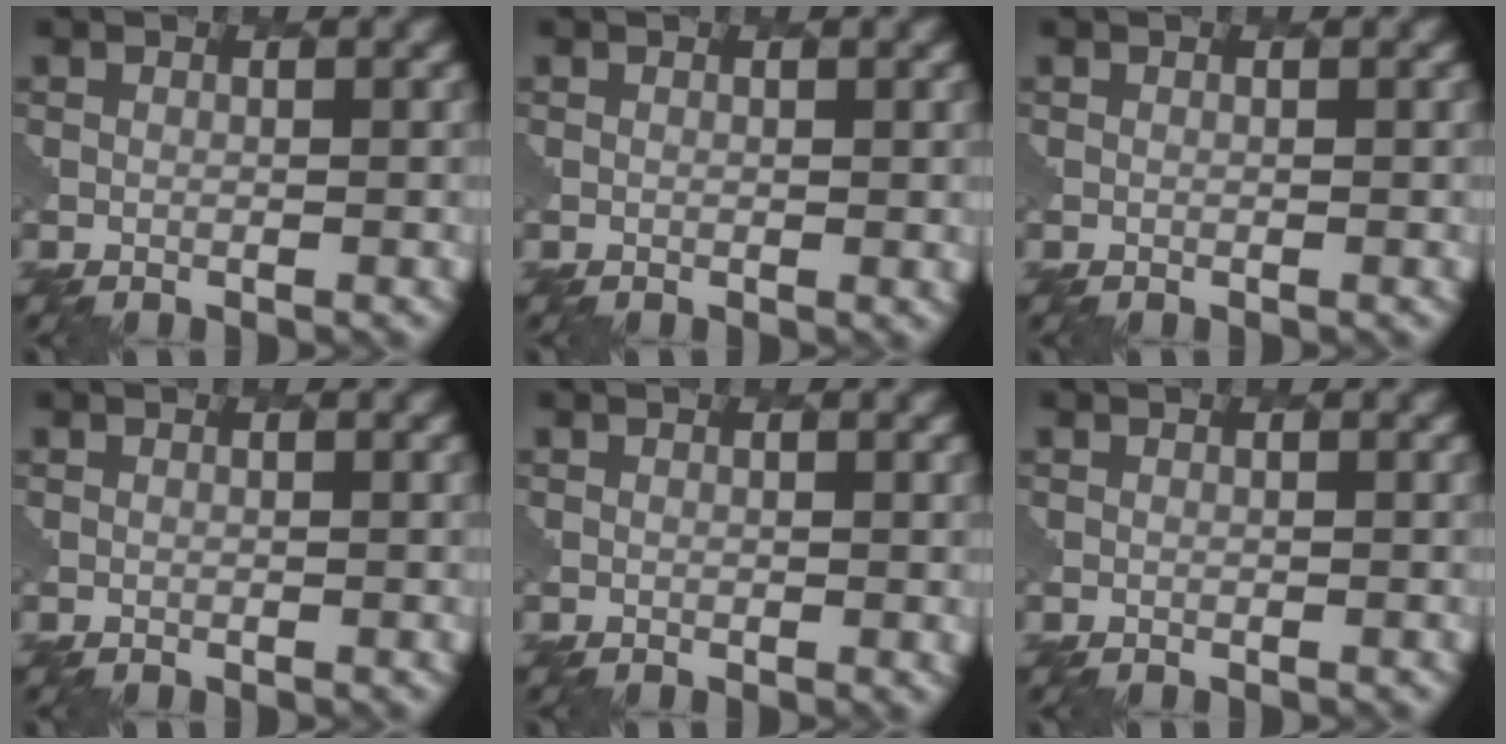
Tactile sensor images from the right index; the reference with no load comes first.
{"total": 0.7, "force": [0.2, 0.3, 0.6], "torque": [-0.008, -0.003, 0.002]}
{"total": 0.0}
{"total": 0.0}
{"total": 0.9, "force": [0.2, 0.3, 0.8], "torque": [-0.009, -0.004, 0.002]}
{"total": 0.0}